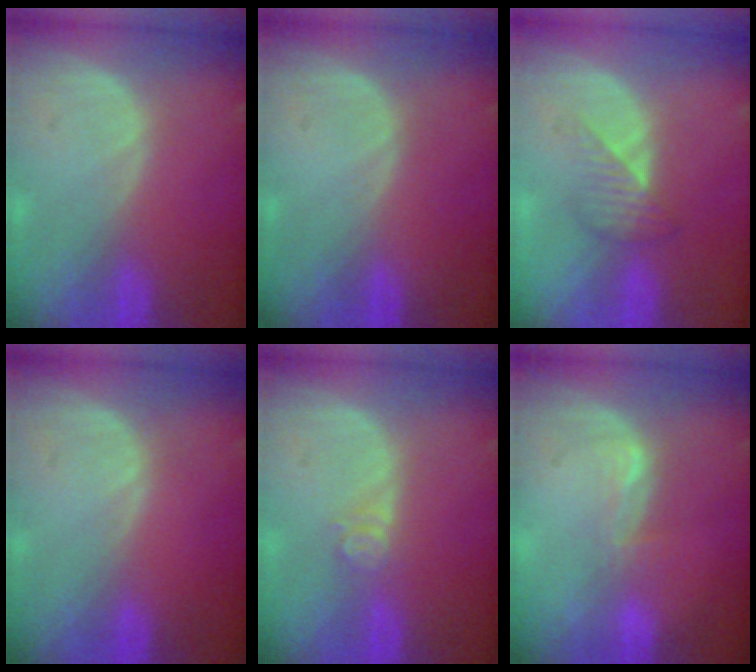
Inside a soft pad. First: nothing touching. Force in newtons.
{"total": 0.0}
{"total": 3.5, "press": 3.2, "slide": 1.4}
{"total": 0.0}
{"total": 2.7, "press": 2.2, "slide": 1.5}
{"total": 2.0, "press": 2.0, "slide": 0.3}